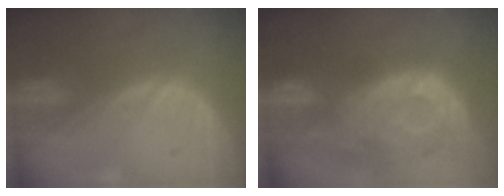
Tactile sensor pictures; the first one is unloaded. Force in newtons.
{"total": 12.1, "press": 10.7, "slide": 5.5}